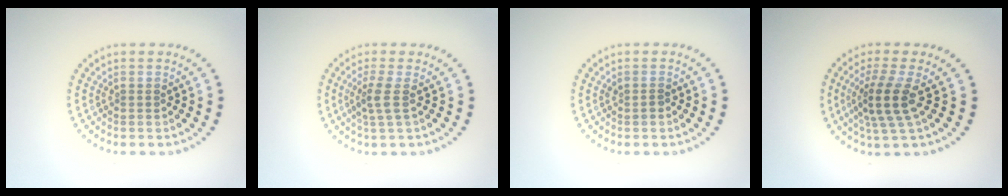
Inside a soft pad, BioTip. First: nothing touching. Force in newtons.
{"total": 2.1, "press": 1.6, "slide": 1.3}
{"total": 0.7, "press": 0.7, "slide": 0.2}
{"total": 3.6, "press": 2.7, "slide": 2.5}